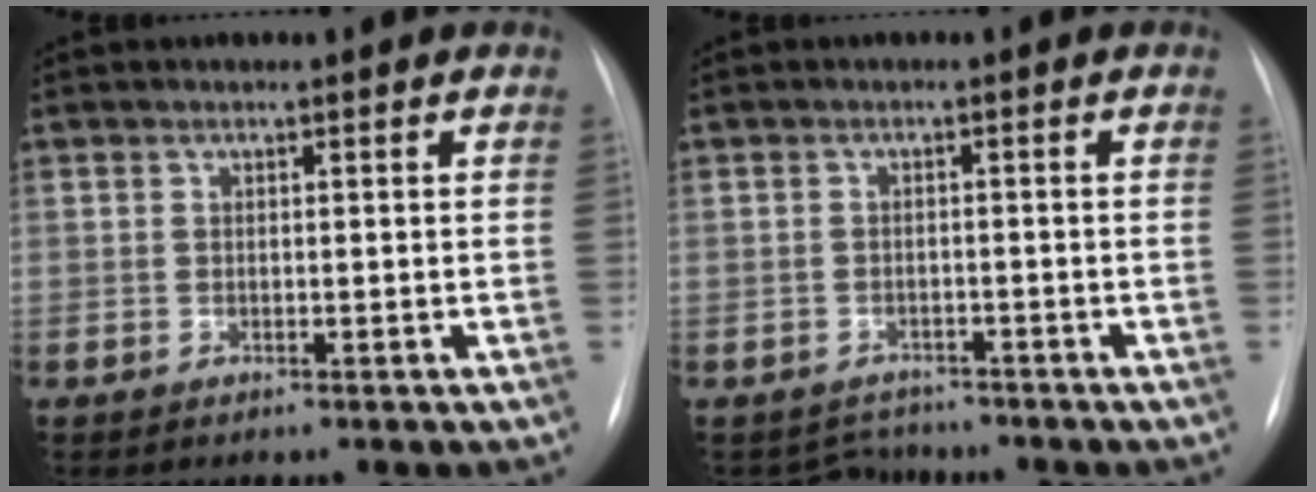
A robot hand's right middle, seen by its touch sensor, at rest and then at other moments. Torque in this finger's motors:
{"motor_torque": [-0.29, 0.17, -0.11, -0.03]}